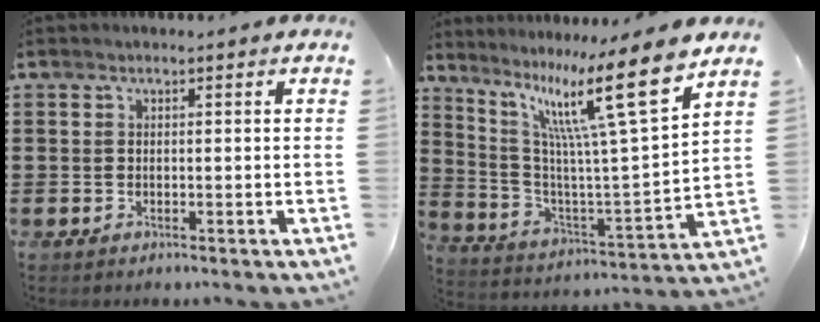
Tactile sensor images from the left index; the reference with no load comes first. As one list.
[{"total": 15.5, "force": [9.5, 1.7, 12.1], "torque": [-0.235, -0.048, 0.144]}]